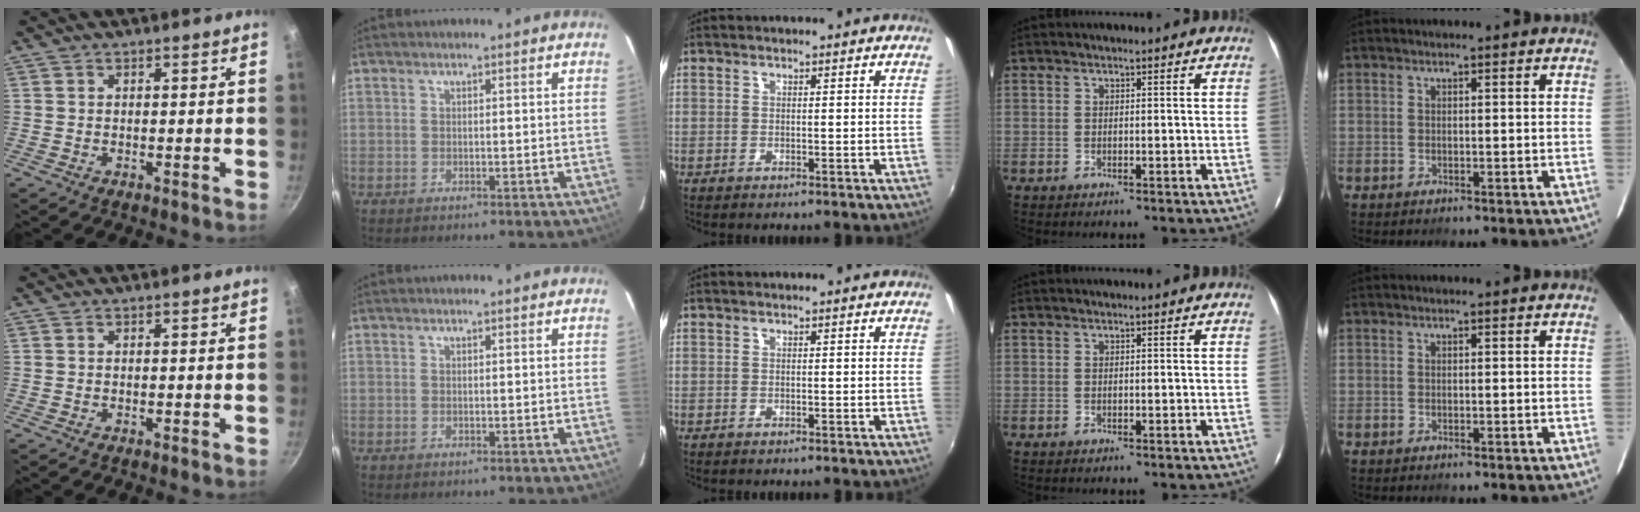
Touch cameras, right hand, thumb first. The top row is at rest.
{}